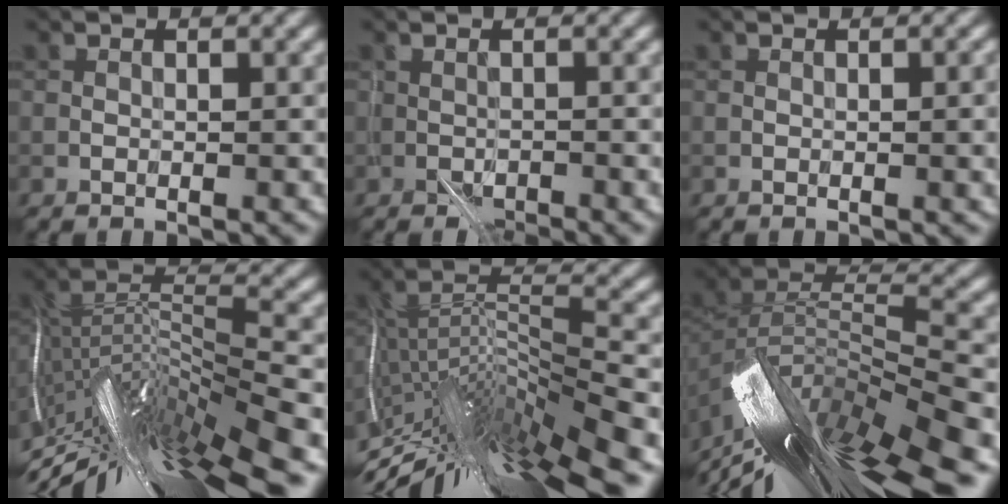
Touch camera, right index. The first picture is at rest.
{"total": 1.4, "force": [-1.0, 0.6, 0.7], "torque": [-0.015, -0.003, -0.021]}
{"total": 1.4, "force": [0.0, 0.3, 1.4], "torque": [-0.018, -0.001, 0.001]}
{"total": 14.1, "force": [-8.2, 3.2, 11.0], "torque": [-0.205, 0.031, -0.129]}
{"total": 12.6, "force": [-7.9, 2.6, 9.4], "torque": [-0.172, 0.031, -0.130]}
{"total": 15.1, "force": [-9.2, 4.3, 11.1], "torque": [-0.210, 0.023, -0.149]}